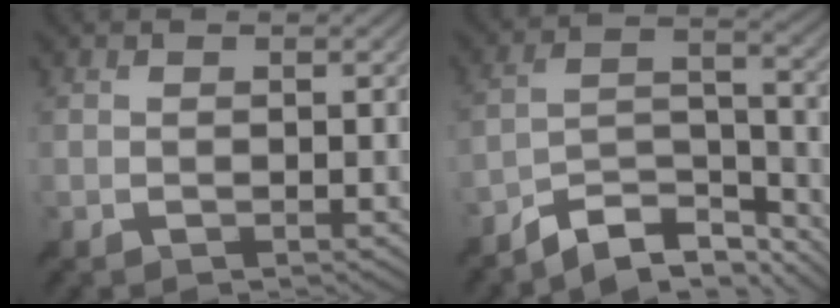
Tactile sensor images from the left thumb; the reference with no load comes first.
{"total": 8.7, "force": [-7.3, 2.6, 3.9], "torque": [-0.064, 0.004, -0.143]}